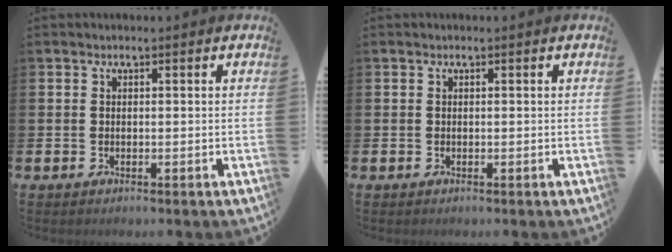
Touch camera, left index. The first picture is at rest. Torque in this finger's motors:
{"motor_torque": [0.00, 0.00, -0.03, 0.00]}